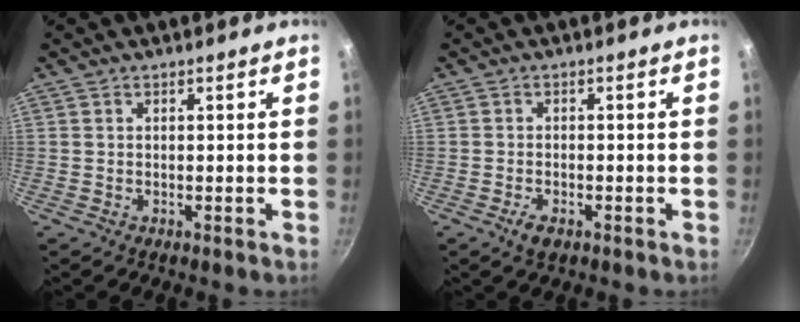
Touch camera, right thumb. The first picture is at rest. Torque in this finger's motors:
{"motor_torque": [0.57, 0.71, 0.51, -0.29, 0.10]}